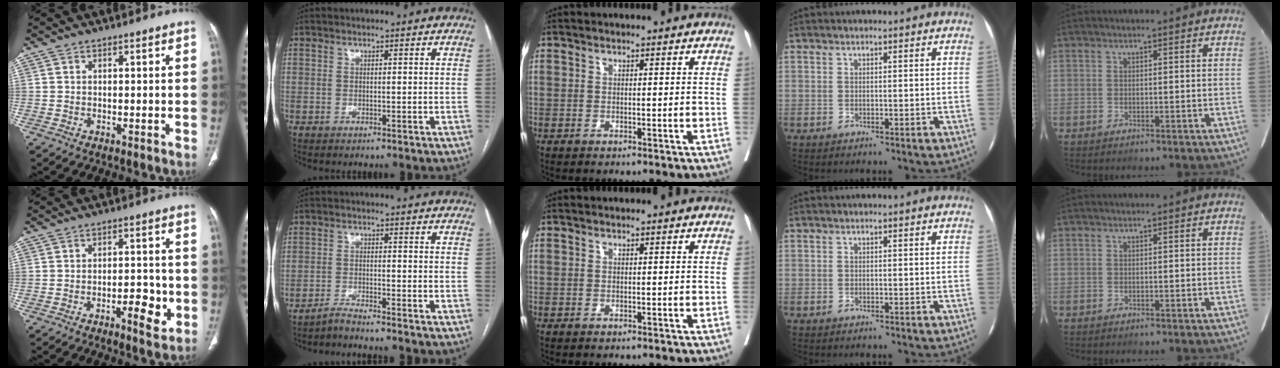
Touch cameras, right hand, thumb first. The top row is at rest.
{"thumb": {"total": 6.1, "force": [-2.1, 2.4, 5.1], "torque": [-0.064, 0.012, -0.029]}, "index": {"total": 3.5, "force": [-3.4, -0.6, 0.9], "torque": [-0.016, -0.010, -0.056]}}